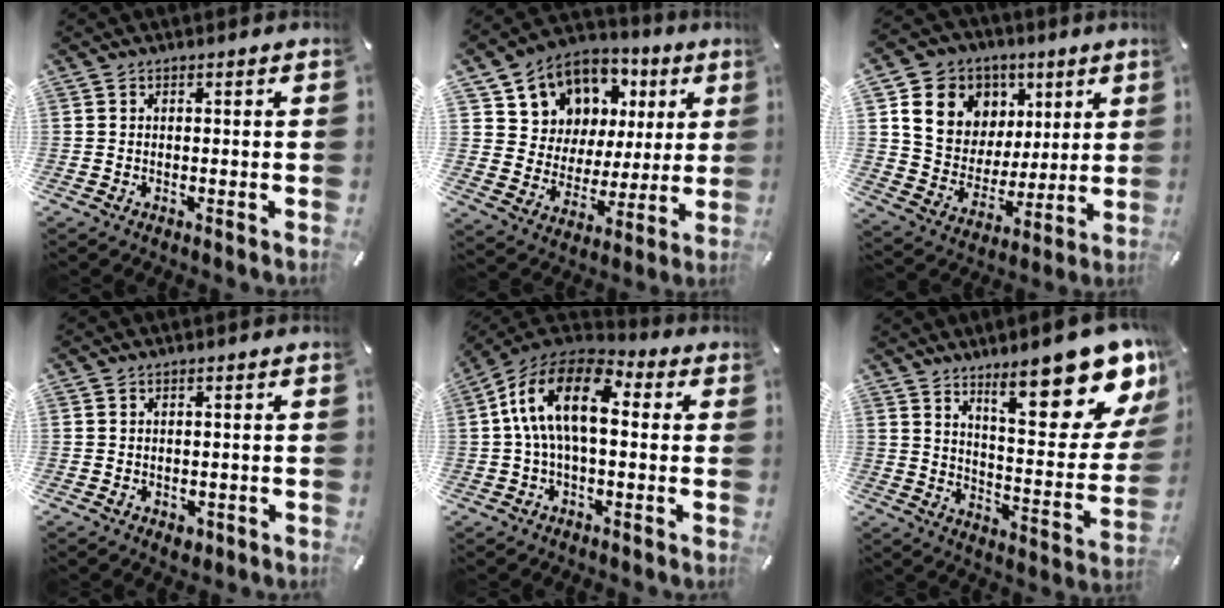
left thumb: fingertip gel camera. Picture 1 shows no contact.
{"total": 10.3, "force": [5.4, 8.8, 0.5], "torque": [-0.025, -0.057, 0.108]}
{"total": 13.8, "force": [5.9, 12.0, 3.5], "torque": [-0.064, -0.031, 0.120]}
{"total": 1.9, "force": [-0.7, 1.5, 1.0], "torque": [-0.009, 0.000, -0.013]}
{"total": 15.3, "force": [2.0, 8.2, 12.7], "torque": [-0.253, 0.004, 0.034]}
{"total": 21.6, "force": [14.2, 6.6, 14.9], "torque": [-0.200, -0.106, 0.228]}